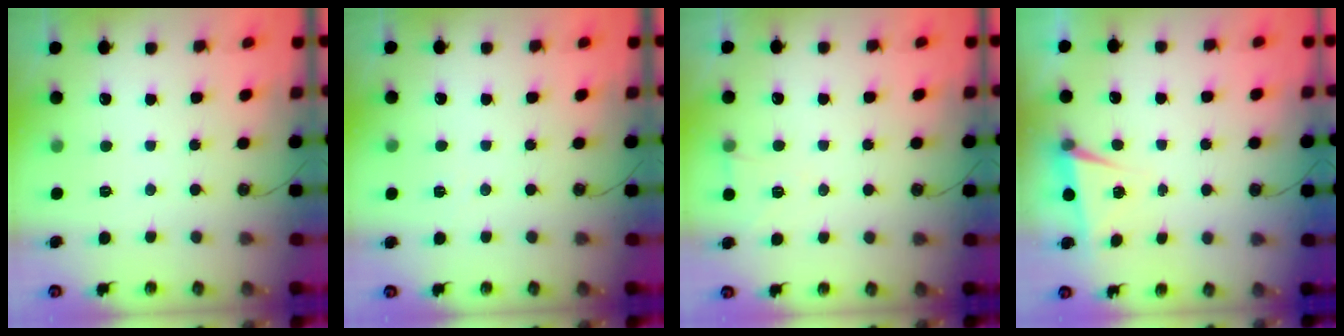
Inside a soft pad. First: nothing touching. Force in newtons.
{"total": 3.3, "press": 2.7, "slide": 1.9}
{"total": 6.7, "press": 5.1, "slide": 4.3}
{"total": 4.4, "press": 2.5, "slide": 3.7}